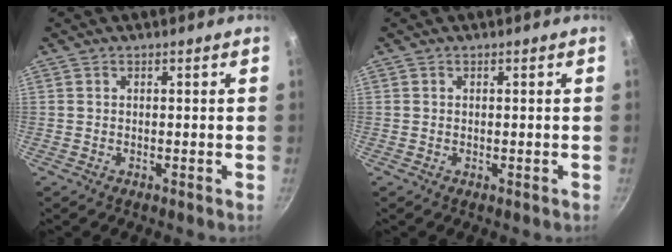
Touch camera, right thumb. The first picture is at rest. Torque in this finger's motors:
{"motor_torque": [0.15, 0.08, 0.44, -0.01, -0.02]}